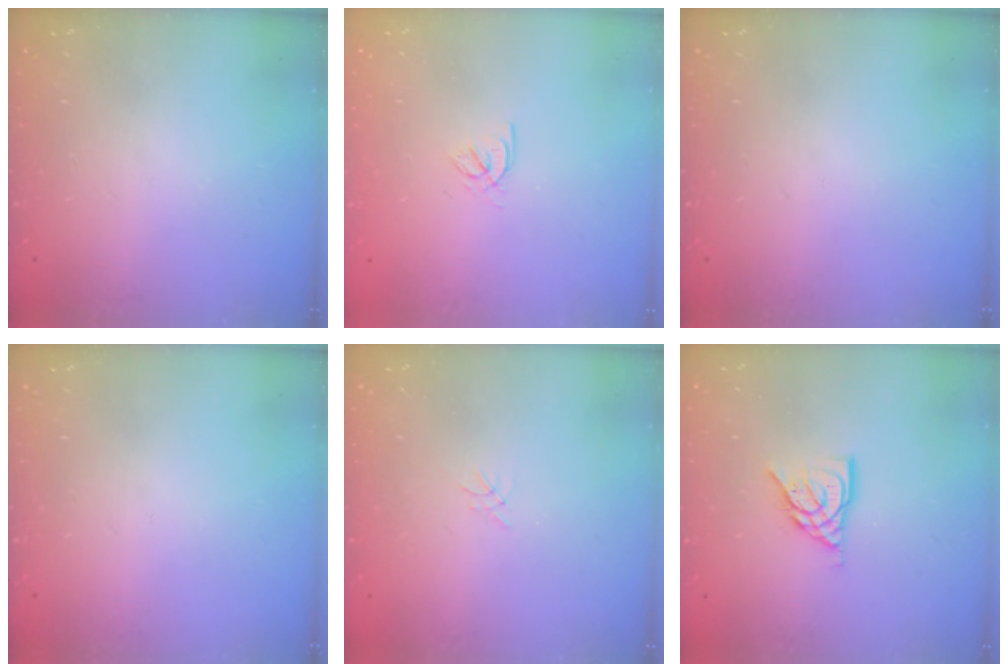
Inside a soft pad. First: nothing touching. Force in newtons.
{"total": 2.3, "press": 2.2, "slide": 0.3}
{"total": 0.0}
{"total": 0.0}
{"total": 0.0}
{"total": 9.2, "press": 9.2, "slide": 0.4}